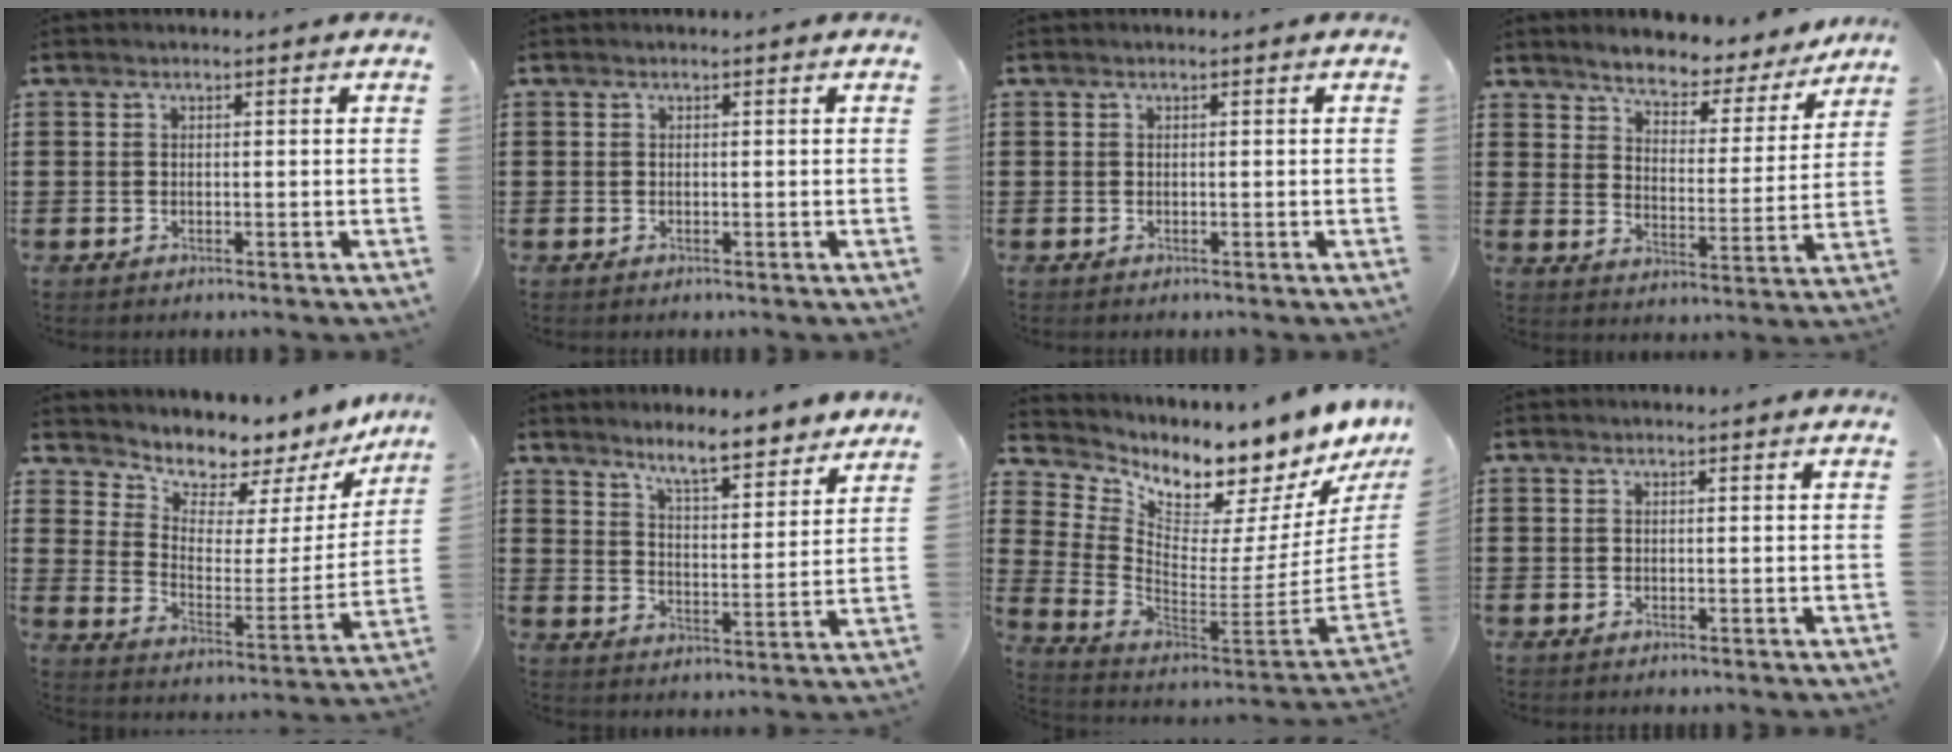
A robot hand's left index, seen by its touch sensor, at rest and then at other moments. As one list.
[{"total": 0.0}, {"total": 0.0}, {"total": 4.8, "force": [4.7, 0.8, 0.9], "torque": [-0.038, -0.036, 0.073]}, {"total": 6.2, "force": [5.8, 2.2, 0.0], "torque": [-0.027, -0.061, 0.096]}, {"total": 6.9, "force": [6.4, 0.4, 2.6], "torque": [-0.057, -0.038, 0.110]}, {"total": 5.1, "force": [4.9, 0.9, 0.9], "torque": [-0.055, -0.075, 0.077]}, {"total": 0.0}]